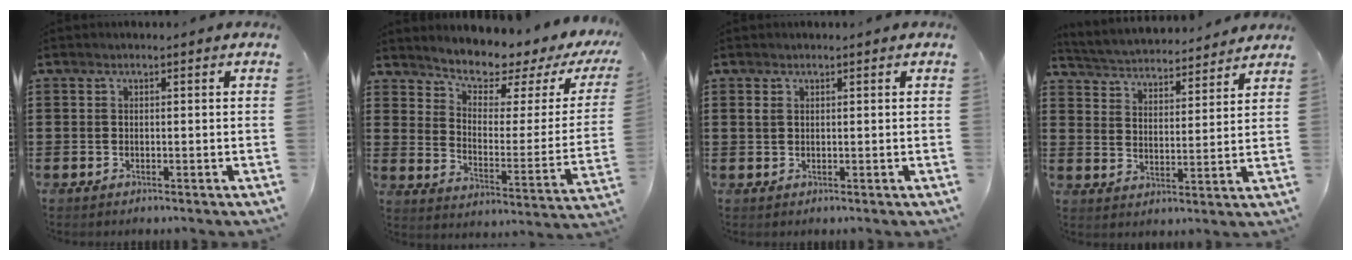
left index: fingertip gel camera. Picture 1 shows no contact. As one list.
[{"total": 4.6, "force": [4.3, 1.1, 1.1], "torque": [-0.042, -0.041, 0.065]}, {"total": 0.9, "force": [0.4, 0.7, 0.5], "torque": [-0.013, 0.005, 0.008]}, {"total": 3.8, "force": [3.8, 0.1, 0.0], "torque": [-0.023, -0.030, 0.060]}]